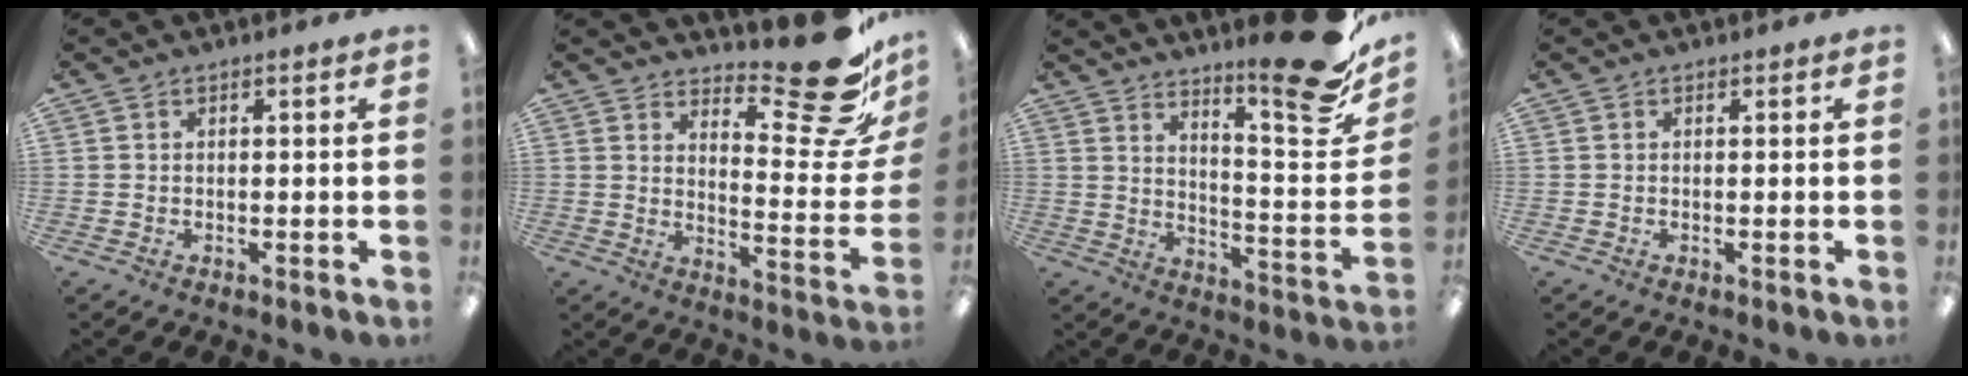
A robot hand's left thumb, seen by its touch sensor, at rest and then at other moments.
{"total": 17.9, "force": [12.4, 5.4, 11.8], "torque": [-0.139, -0.105, 0.201]}
{"total": 17.7, "force": [13.0, 3.5, 11.5], "torque": [-0.145, -0.113, 0.205]}
{"total": 0.0}